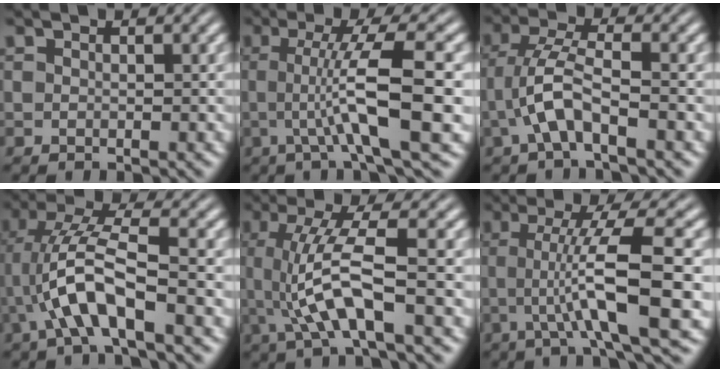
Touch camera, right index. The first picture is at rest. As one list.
[{"total": 6.6, "force": [0.2, 0.1, 6.6], "torque": [-0.105, -0.009, 0.009]}, {"total": 3.8, "force": [-0.6, 1.1, 3.6], "torque": [-0.076, -0.007, -0.006]}, {"total": 5.5, "force": [-0.2, 1.7, 5.3], "torque": [-0.107, -0.004, 0.001]}, {"total": 5.7, "force": [-0.4, 1.0, 5.6], "torque": [-0.109, -0.007, -0.002]}, {"total": 7.6, "force": [0.1, 0.5, 7.6], "torque": [-0.118, -0.009, 0.008]}]